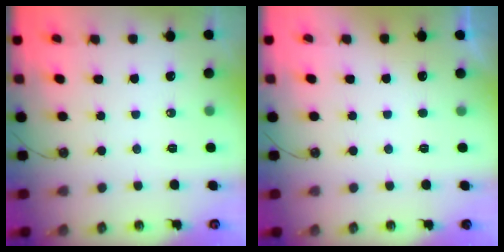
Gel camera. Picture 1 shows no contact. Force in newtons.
{"total": 0.0}